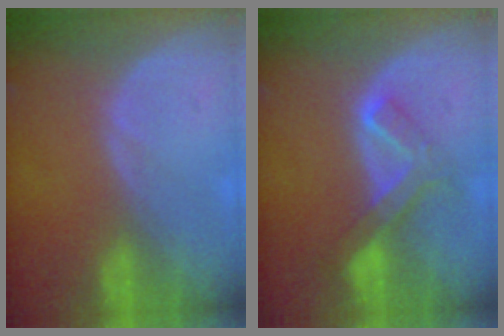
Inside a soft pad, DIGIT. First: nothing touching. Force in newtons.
{"total": 6.7, "press": 5.8, "slide": 3.4}